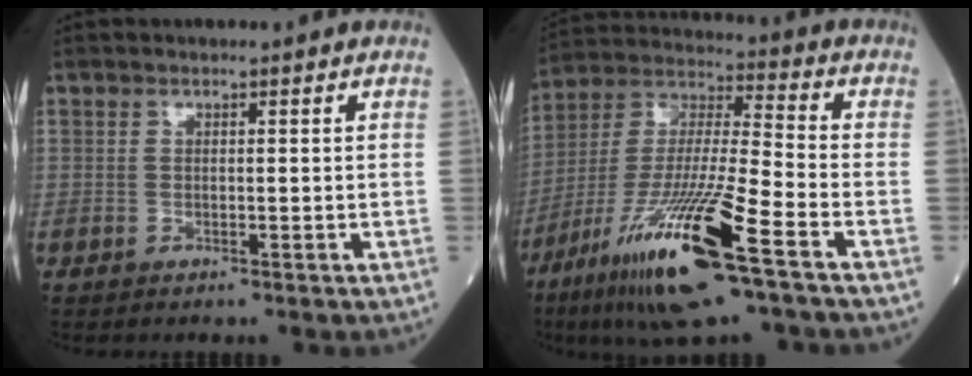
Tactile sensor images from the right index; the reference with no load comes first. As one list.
[{"total": 20.1, "force": [-10.4, 1.1, 17.1], "torque": [-0.355, -0.047, -0.193]}]